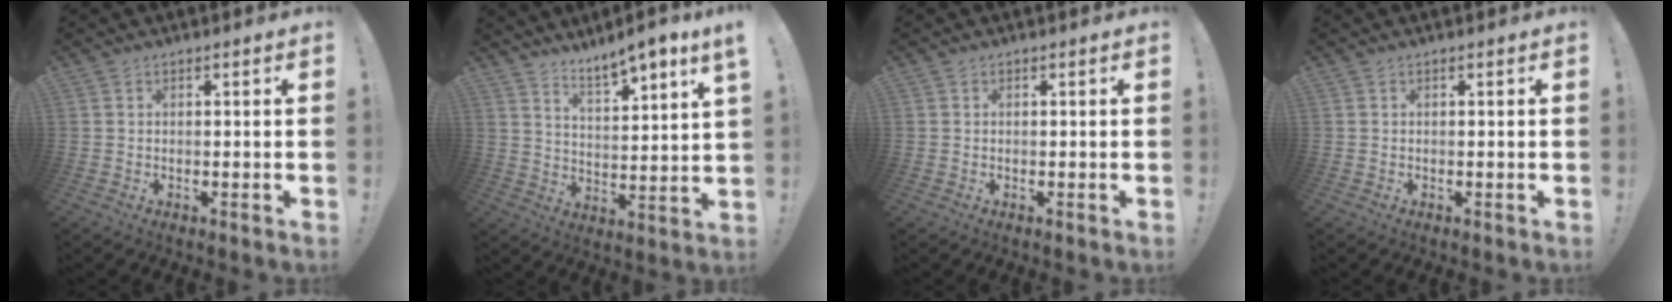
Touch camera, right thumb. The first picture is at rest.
{"total": 7.5, "force": [6.5, 0.1, 3.7], "torque": [-0.054, -0.056, 0.107]}
{"total": 0.0}
{"total": 0.0}